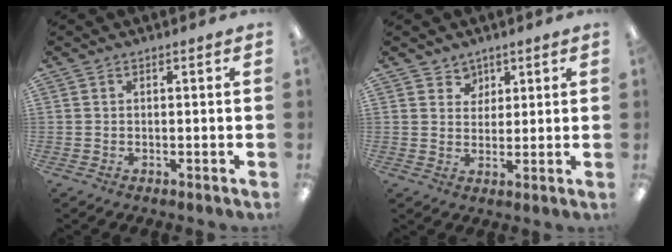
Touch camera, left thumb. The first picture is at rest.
{"total": 4.0, "force": [2.7, 3.0, -0.4], "torque": [0.007, -0.012, 0.046]}